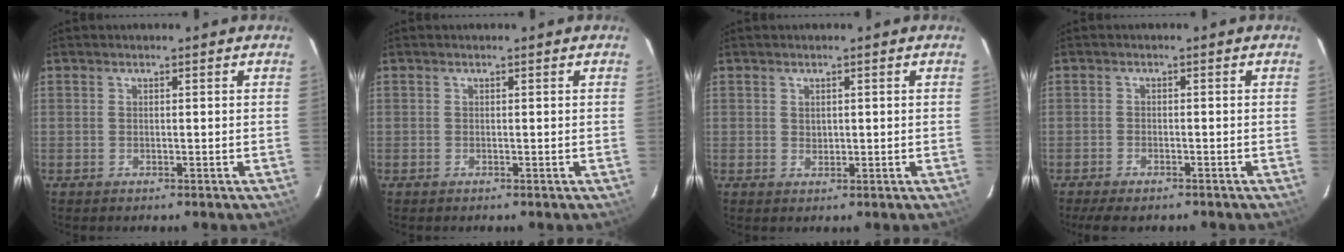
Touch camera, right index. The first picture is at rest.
{"total": 0.0}
{"total": 1.0, "force": [0.5, 0.9, 0.2], "torque": [0.000, 0.001, 0.012]}
{"total": 5.1, "force": [-4.1, 1.6, 2.5], "torque": [-0.069, -0.017, -0.065]}